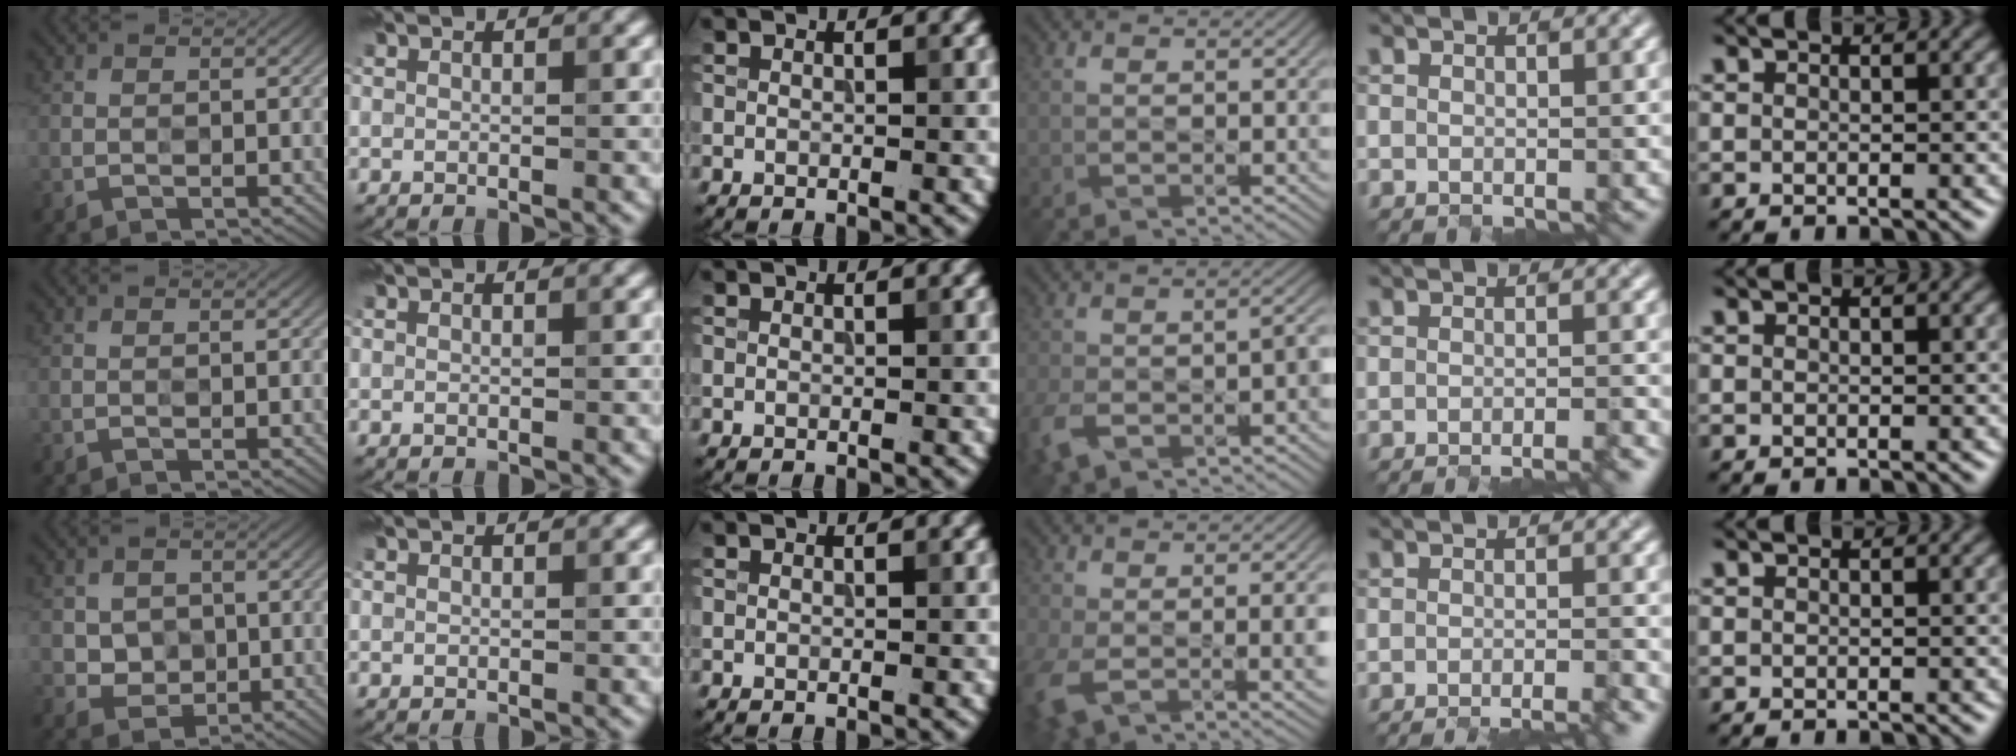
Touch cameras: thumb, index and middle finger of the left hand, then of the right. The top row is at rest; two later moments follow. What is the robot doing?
{"motion": "close", "object": "glasses case"}